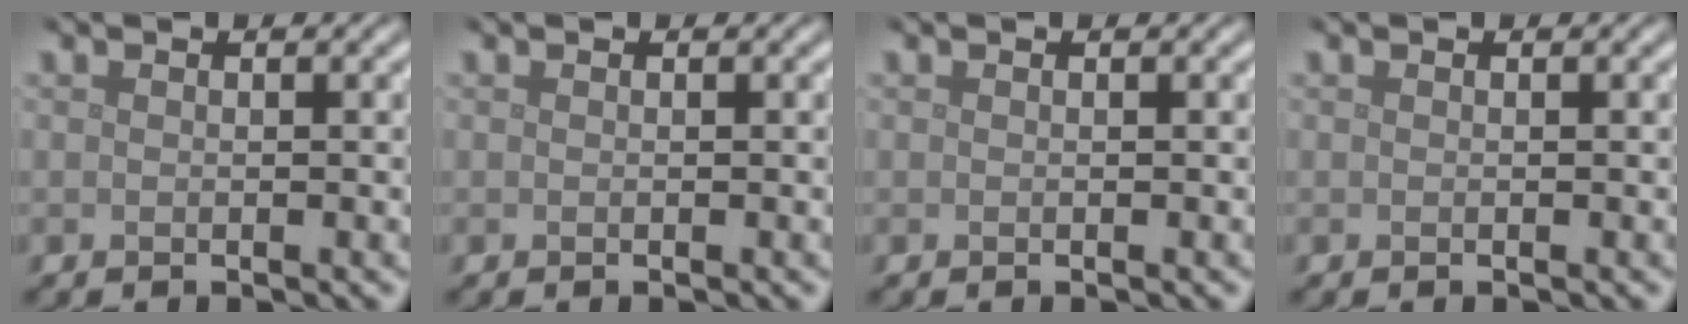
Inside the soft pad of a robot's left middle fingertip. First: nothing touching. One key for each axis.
{"total": 0.0}
{"total": 0.0}
{"total": 0.0}